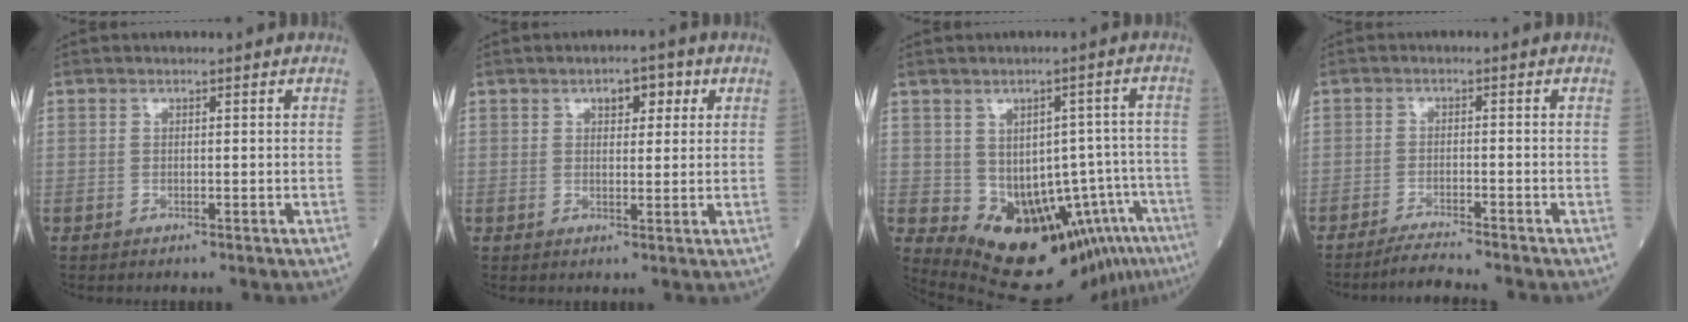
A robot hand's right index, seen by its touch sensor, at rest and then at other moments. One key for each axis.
{"total": 3.8, "fx": 1.7, "fy": 1.9, "fz": 2.8, "tx": -0.036, "ty": 0.012, "tz": 0.023}
{"total": 13.1, "fx": -6.3, "fy": 5.6, "fz": 10.0, "tx": -0.124, "ty": 0.019, "tz": -0.075}
{"total": 4.1, "fx": -3.8, "fy": -1.0, "fz": 1.1, "tx": -0.023, "ty": -0.018, "tz": -0.065}